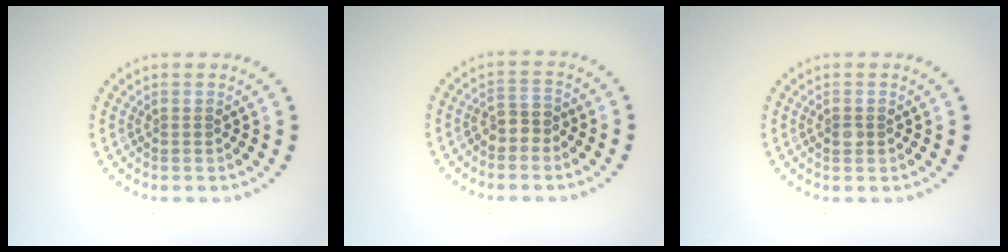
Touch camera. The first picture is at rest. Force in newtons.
{"total": 1.7, "press": 1.5, "slide": 0.8}
{"total": 1.0, "press": 1.0, "slide": 0.0}